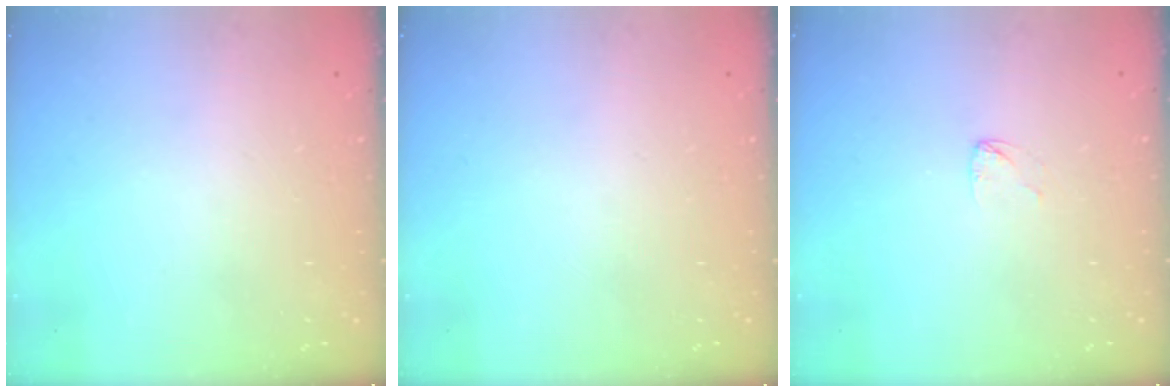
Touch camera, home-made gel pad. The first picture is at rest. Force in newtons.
{"total": 0.0}
{"total": 2.4, "press": 2.4, "slide": 0.2}